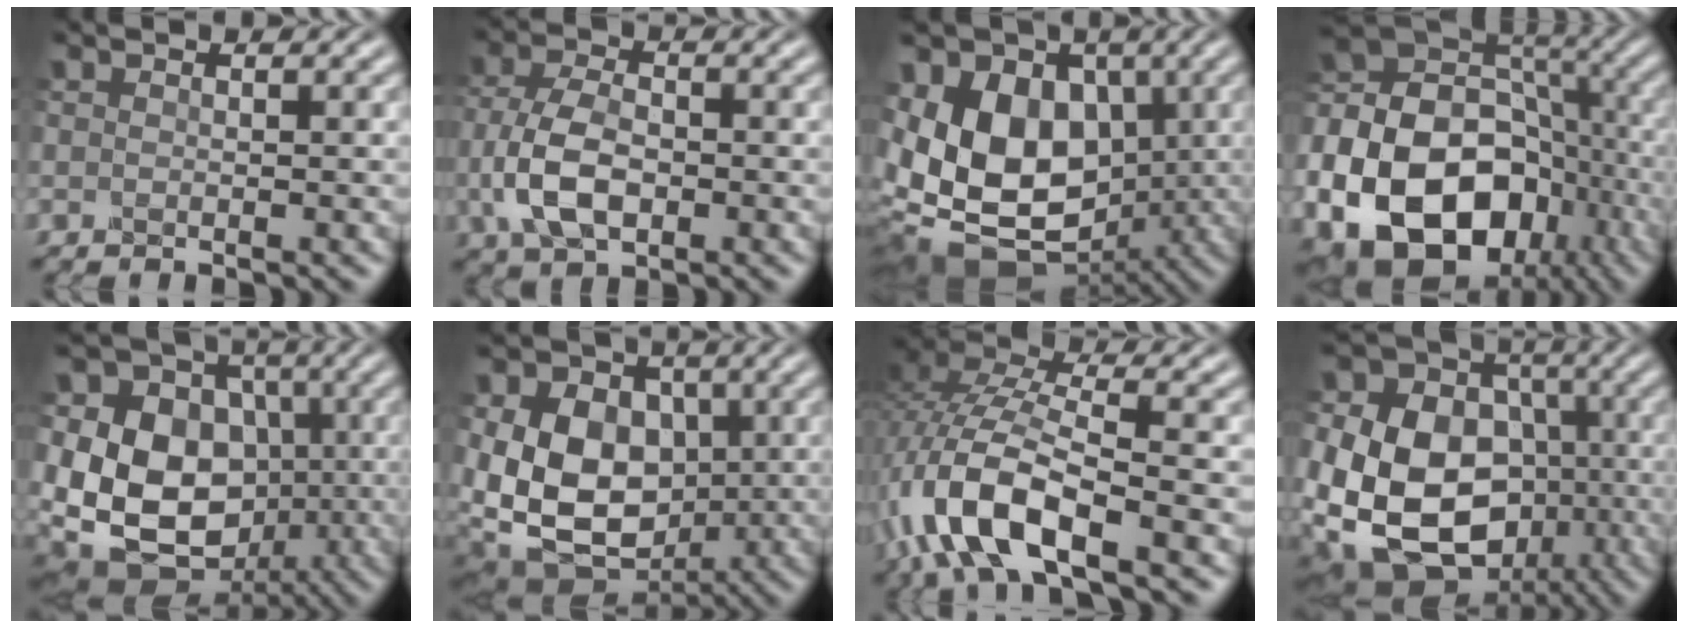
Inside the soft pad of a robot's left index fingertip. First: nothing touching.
{"total": 5.6, "force": [-1.5, 3.4, 4.2], "torque": [-0.106, 0.004, -0.035]}
{"total": 16.1, "force": [-0.8, 12.5, 10.2], "torque": [-0.173, 0.006, -0.034]}
{"total": 20.1, "force": [-7.2, 15.2, 11.0], "torque": [-0.227, -0.023, -0.122]}
{"total": 14.3, "force": [-0.7, 12.0, 7.8], "torque": [-0.164, 0.011, -0.027]}
{"total": 15.6, "force": [0.3, 12.7, 9.0], "torque": [-0.187, 0.009, -0.004]}
{"total": 10.1, "force": [-4.7, 4.0, 8.0], "torque": [-0.182, 0.008, -0.093]}
{"total": 17.3, "force": [-3.8, 13.7, 9.9], "torque": [-0.212, -0.030, -0.069]}